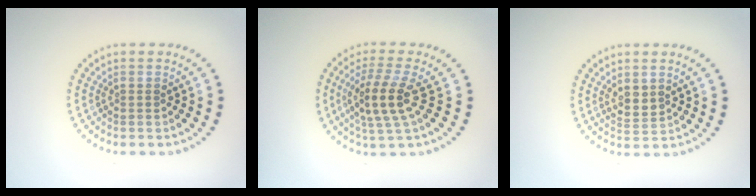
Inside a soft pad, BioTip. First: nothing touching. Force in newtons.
{"total": 4.0, "press": 3.4, "slide": 2.1}
{"total": 1.9, "press": 1.6, "slide": 1.1}